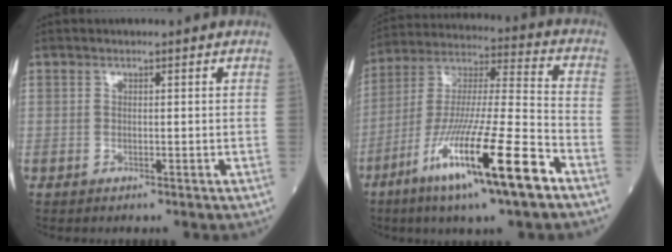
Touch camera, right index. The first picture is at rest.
{"total": 19.9, "force": [-10.4, 0.6, 17.0], "torque": [-0.325, -0.047, -0.186]}